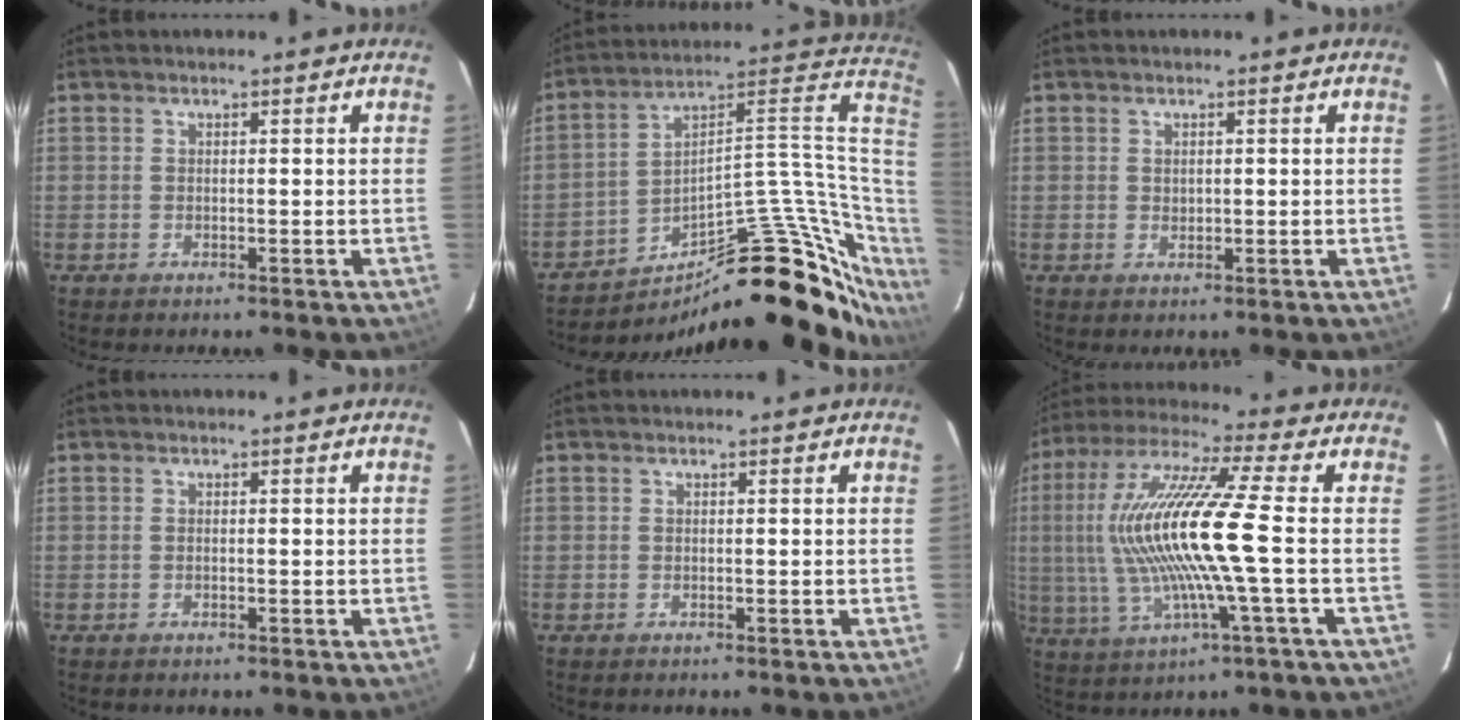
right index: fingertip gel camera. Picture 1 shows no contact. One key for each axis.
{"total": 25.0, "fx": -12.9, "fy": 10.6, "fz": 18.6, "tx": -0.215, "ty": 0.052, "tz": -0.188}
{"total": 0.9, "fx": 0.3, "fy": 0.8, "fz": 0.2, "tx": -0.001, "ty": 0.001, "tz": 0.007}
{"total": 0.0}
{"total": 0.0}
{"total": 17.7, "fx": -0.5, "fy": 0.8, "fz": 17.6, "tx": -0.341, "ty": 0.000, "tz": -0.008}